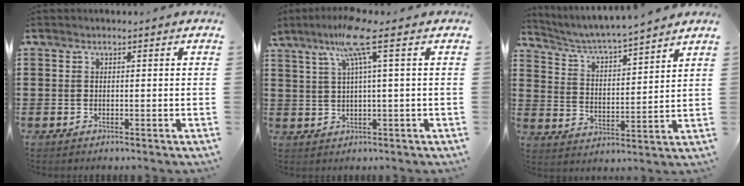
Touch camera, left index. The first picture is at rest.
{"total": 7.9, "force": [3.6, 0.1, 7.0], "torque": [-0.145, 0.005, 0.059]}
{"total": 4.4, "force": [4.2, -0.2, 1.4], "torque": [-0.047, -0.034, 0.065]}